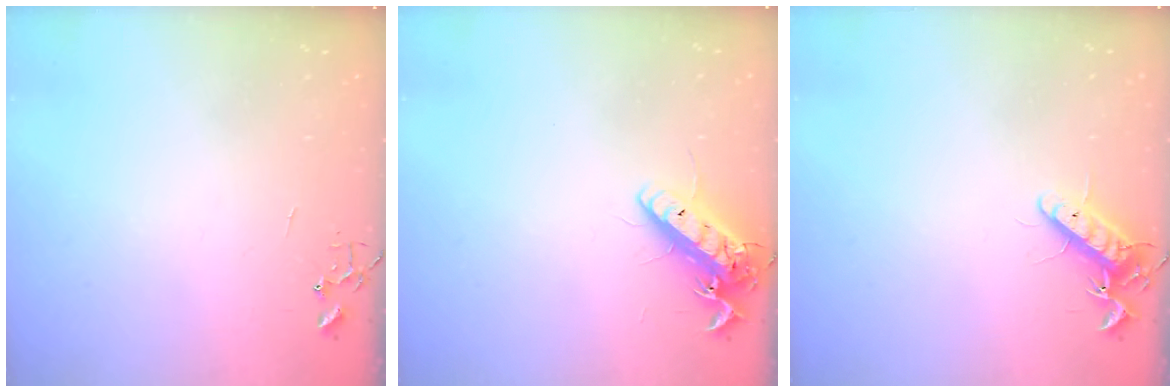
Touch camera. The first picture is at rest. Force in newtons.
{"total": 14.8, "press": 14.5, "slide": 2.8}
{"total": 11.3, "press": 11.2, "slide": 1.5}